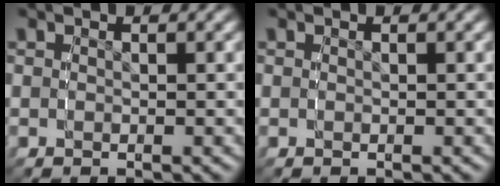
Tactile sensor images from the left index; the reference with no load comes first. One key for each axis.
{"total": 0.0}